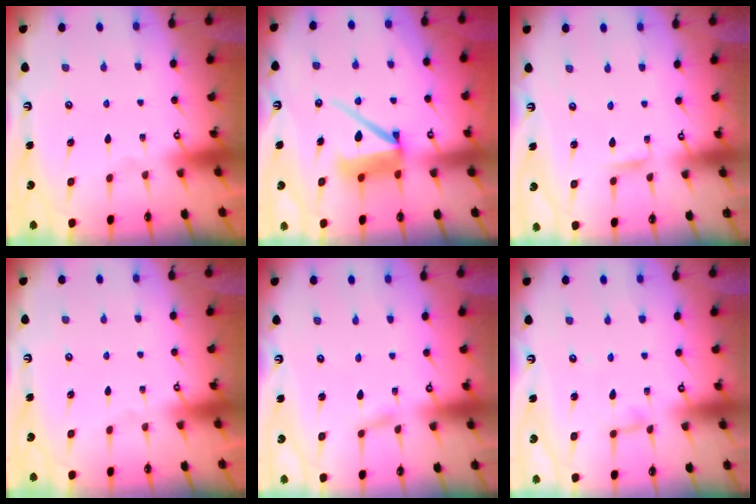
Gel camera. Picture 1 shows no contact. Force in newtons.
{"total": 9.4, "press": 9.4, "slide": 1.1}
{"total": 2.5, "press": 2.5, "slide": 0.3}
{"total": 0.0}
{"total": 1.5, "press": 1.5, "slide": 0.2}
{"total": 3.5, "press": 3.5, "slide": 0.2}